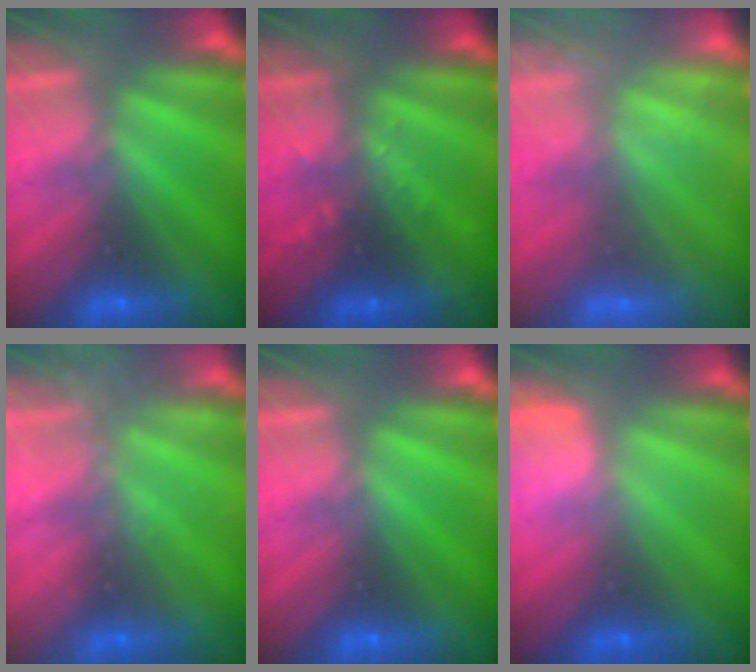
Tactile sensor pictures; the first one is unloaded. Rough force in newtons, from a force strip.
{"total": 3.2}
{"total": 2.0}
{"total": 2.0}
{"total": 0.0}
{"total": 2.8}